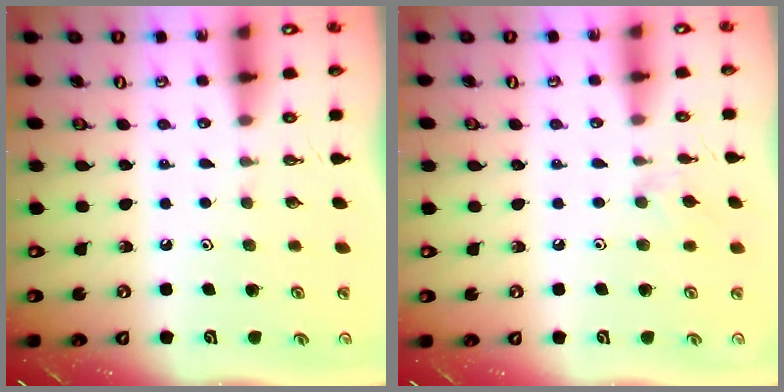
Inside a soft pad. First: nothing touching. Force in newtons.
{"total": 4.6, "press": 4.6, "slide": 0.7}